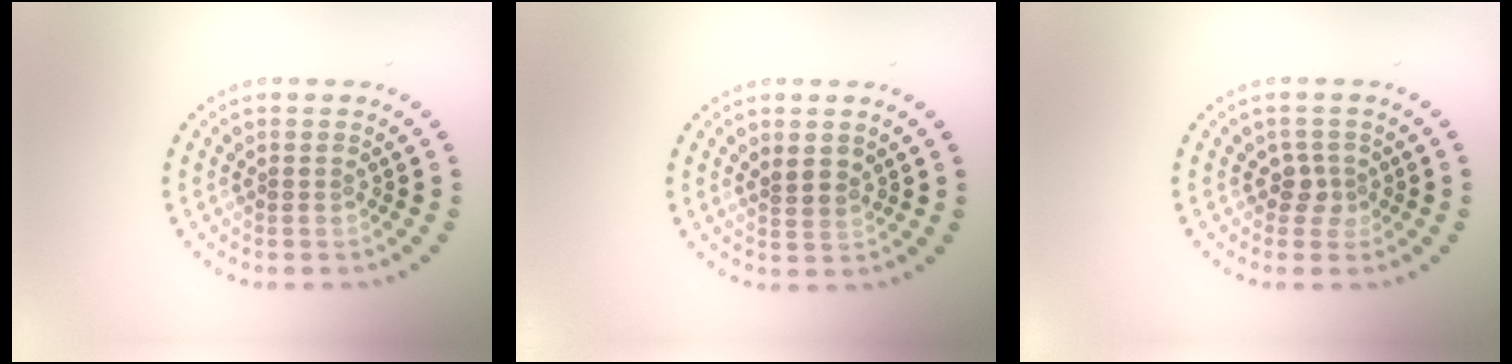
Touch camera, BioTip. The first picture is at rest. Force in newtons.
{"total": 1.5, "press": 1.4, "slide": 0.6}
{"total": 1.8, "press": 1.3, "slide": 1.2}